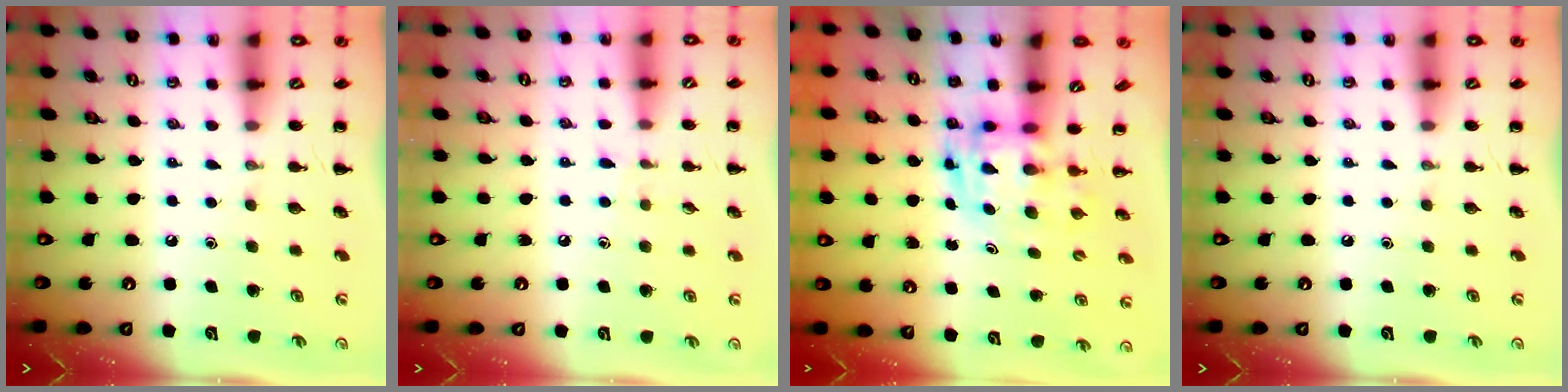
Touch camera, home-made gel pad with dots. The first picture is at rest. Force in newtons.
{"total": 5.8, "press": 5.3, "slide": 2.4}
{"total": 2.8, "press": 2.8, "slide": 0.6}
{"total": 0.0}